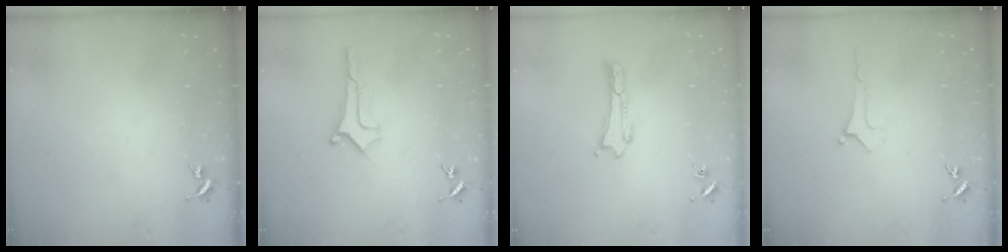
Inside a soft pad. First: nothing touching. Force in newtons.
{"total": 0.9, "press": 0.9, "slide": 0.1}
{"total": 0.0}
{"total": 0.0}